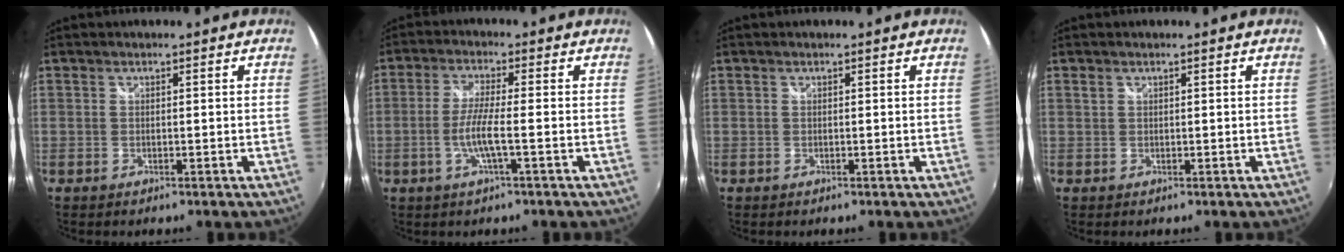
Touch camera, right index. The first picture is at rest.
{"total": 5.2, "force": [-1.6, -0.2, 4.9], "torque": [-0.105, -0.003, -0.033]}
{"total": 0.0}
{"total": 0.5, "force": [0.2, 0.5, 0.1], "torque": [-0.004, 0.002, 0.002]}